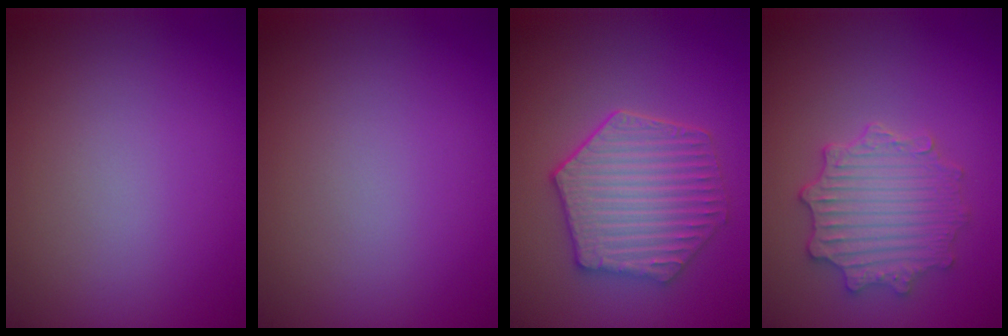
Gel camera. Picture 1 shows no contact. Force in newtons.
{"total": 0.0}
{"total": 5.9, "press": 4.9, "slide": 3.4}
{"total": 4.5, "press": 3.8, "slide": 2.4}